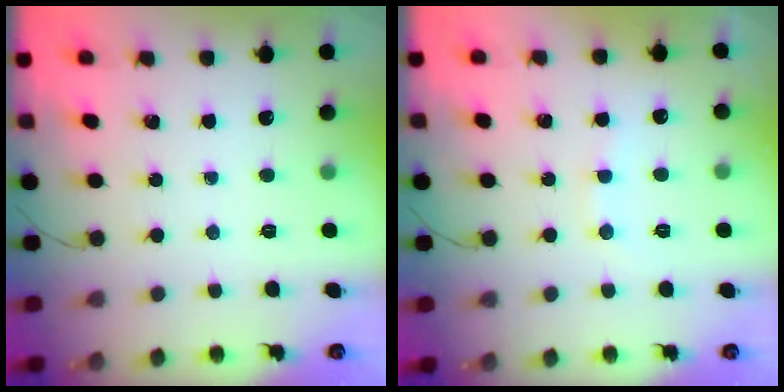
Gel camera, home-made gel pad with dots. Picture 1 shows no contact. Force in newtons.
{"total": 6.8, "press": 6.7, "slide": 1.4}